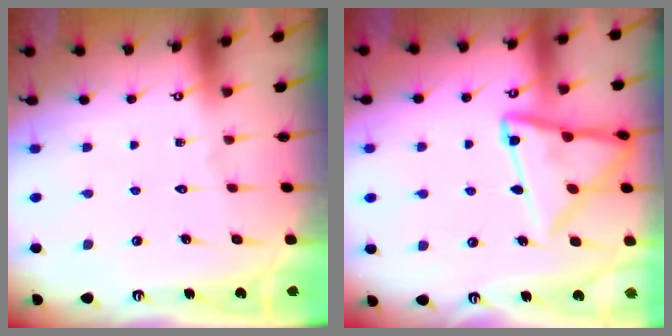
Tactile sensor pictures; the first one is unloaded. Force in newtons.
{"total": 15.1, "press": 15.1, "slide": 1.4}